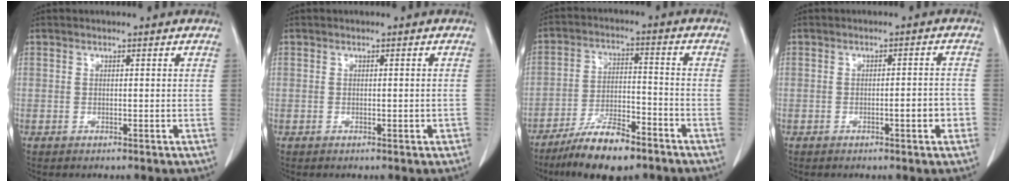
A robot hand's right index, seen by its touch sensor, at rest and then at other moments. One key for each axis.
{"total": 1.0, "fx": -0.3, "fy": 0.3, "fz": 0.9, "tx": -0.015, "ty": 0.003, "tz": 0.001}
{"total": 10.6, "fx": -7.8, "fy": 2.9, "fz": 6.6, "tx": -0.120, "ty": -0.008, "tz": -0.137}
{"total": 3.2, "fx": -1.2, "fy": 0.5, "fz": 3.0, "tx": -0.040, "ty": 0.004, "tz": -0.016}